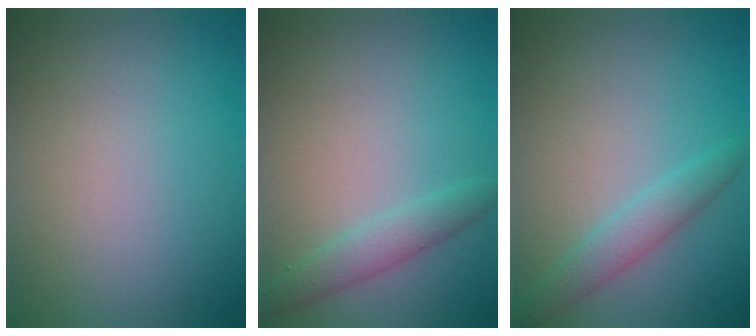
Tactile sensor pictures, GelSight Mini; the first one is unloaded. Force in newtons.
{"total": 2.2, "press": 2.2, "slide": 0.0}
{"total": 2.4, "press": 2.4, "slide": 0.0}